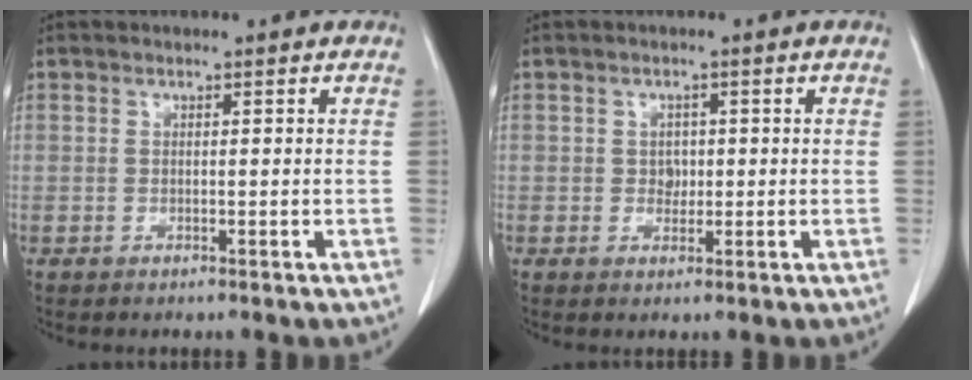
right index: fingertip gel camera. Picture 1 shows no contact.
{"total": 1.8, "force": [0.0, 1.5, 1.0], "torque": [-0.014, 0.002, 0.001]}